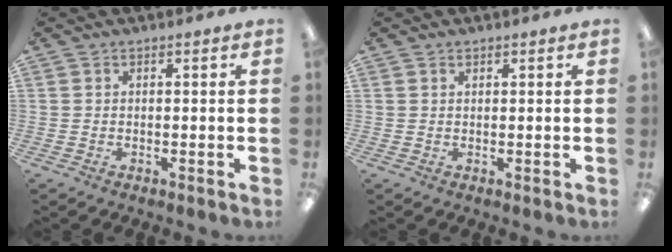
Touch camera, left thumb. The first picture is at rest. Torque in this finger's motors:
{"motor_torque": [-0.06, 0.02, -0.06, -0.18, -0.02]}